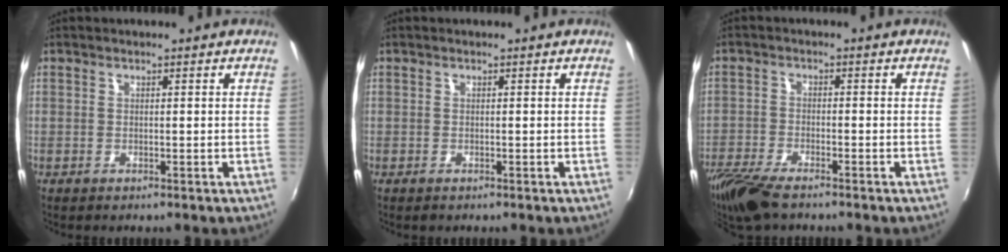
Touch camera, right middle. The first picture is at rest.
{"total": 0.0}
{"total": 9.2, "force": [-7.3, 2.2, 5.0], "torque": [-0.131, -0.032, -0.140]}